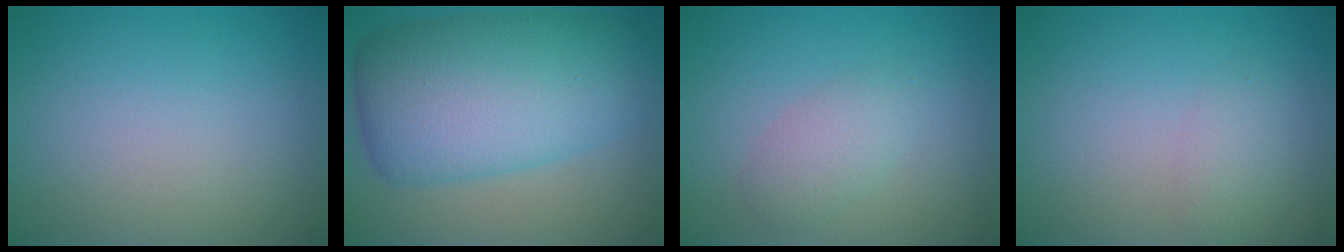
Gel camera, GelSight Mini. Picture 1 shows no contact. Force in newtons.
{"total": 11.6, "press": 11.6, "slide": 0.3}
{"total": 2.2, "press": 2.2, "slide": 0.0}
{"total": 1.4, "press": 1.4, "slide": 0.0}